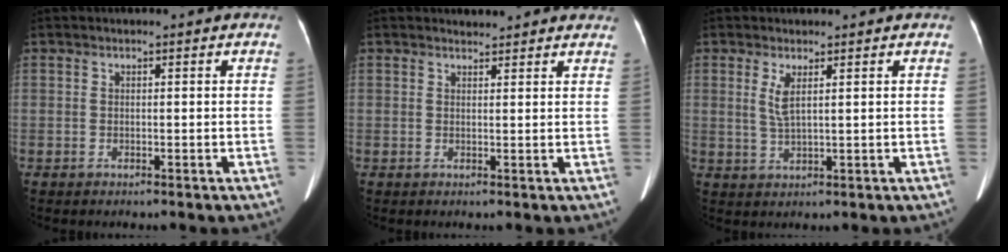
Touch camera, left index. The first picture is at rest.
{"total": 4.2, "force": [4.0, 1.0, 0.3], "torque": [-0.002, 0.009, 0.037]}
{"total": 2.9, "force": [1.1, 0.2, 2.7], "torque": [-0.066, -0.008, 0.029]}